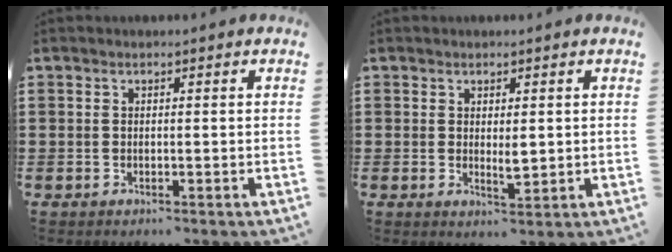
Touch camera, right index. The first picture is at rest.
{"total": 2.6, "force": [0.3, 1.0, 2.4], "torque": [-0.037, -0.006, 0.005]}